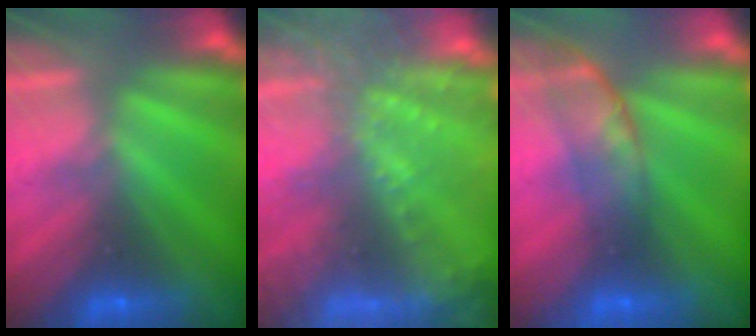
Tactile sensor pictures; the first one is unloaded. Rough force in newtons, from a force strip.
{"total": 9.5}
{"total": 2.6}